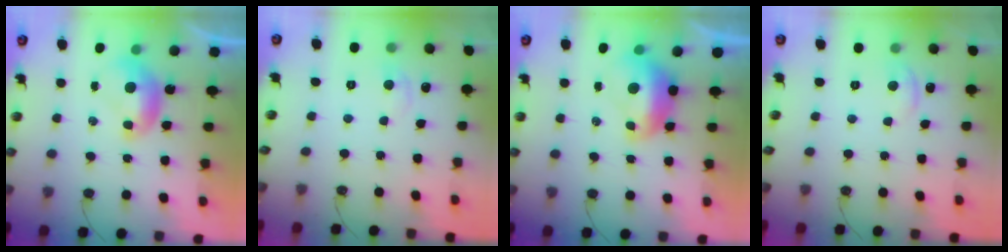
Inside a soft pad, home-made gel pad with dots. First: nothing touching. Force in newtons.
{"total": 0.9, "press": 0.5, "slide": 0.7}
{"total": 2.8, "press": 2.7, "slide": 0.9}
{"total": 0.6, "press": 0.0, "slide": 0.6}